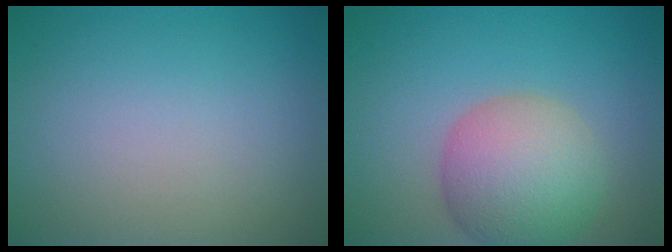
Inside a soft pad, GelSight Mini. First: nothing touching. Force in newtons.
{"total": 7.2, "press": 7.2, "slide": 0.5}